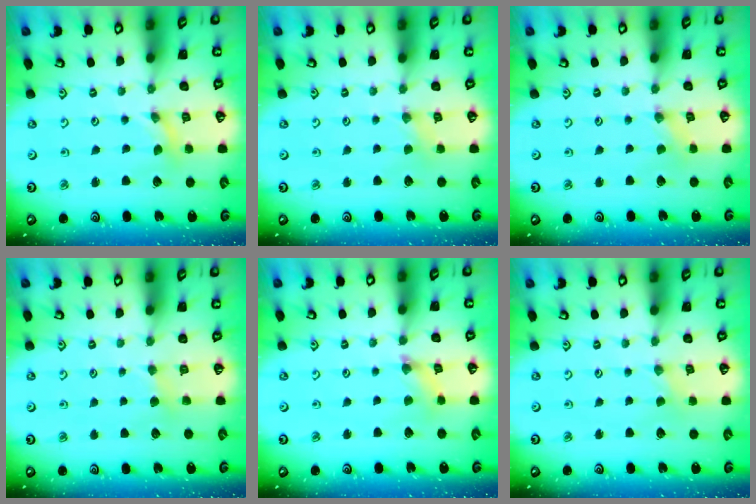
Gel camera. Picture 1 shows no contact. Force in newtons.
{"total": 2.3, "press": 2.3, "slide": 0.4}
{"total": 0.0}
{"total": 2.8, "press": 2.7, "slide": 0.4}
{"total": 2.8, "press": 2.8, "slide": 0.3}
{"total": 0.0}